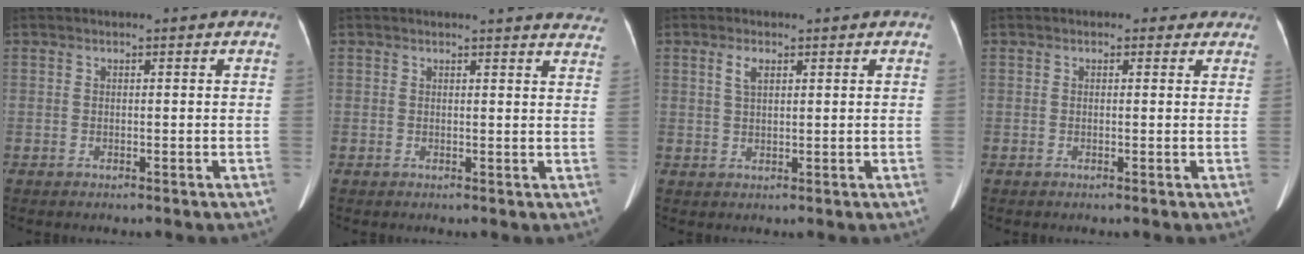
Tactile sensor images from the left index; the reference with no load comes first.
{"total": 10.4, "force": [10.1, 1.0, 2.4], "torque": [-0.001, -0.041, 0.079]}
{"total": 2.3, "force": [1.2, 0.9, 1.8], "torque": [-0.040, 0.006, 0.026]}
{"total": 2.2, "force": [1.6, 1.4, 0.6], "torque": [0.003, 0.007, 0.009]}